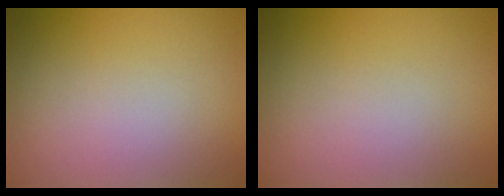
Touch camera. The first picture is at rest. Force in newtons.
{"total": 0.0}